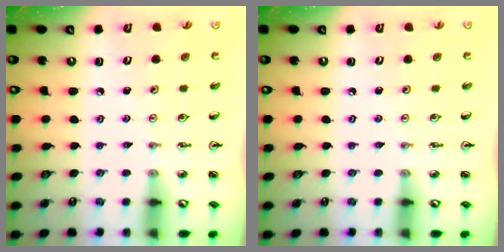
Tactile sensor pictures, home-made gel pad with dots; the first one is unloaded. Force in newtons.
{"total": 0.0}